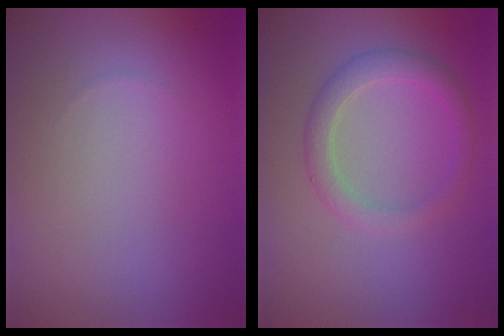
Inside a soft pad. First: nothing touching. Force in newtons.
{"total": 2.6, "press": 2.6, "slide": 0.2}